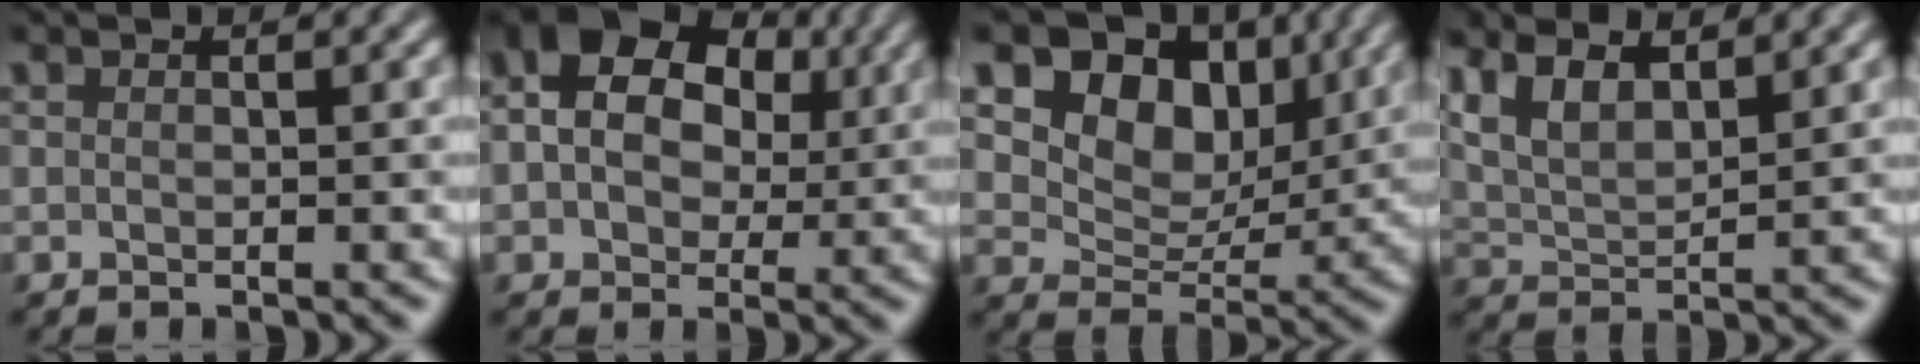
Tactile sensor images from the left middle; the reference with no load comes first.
{"total": 11.4, "force": [3.2, 8.4, 7.1], "torque": [-0.112, 0.039, 0.035]}
{"total": 10.1, "force": [4.9, 6.7, 5.8], "torque": [-0.092, -0.007, 0.073]}
{"total": 5.7, "force": [3.5, 2.3, 3.8], "torque": [-0.077, 0.015, 0.056]}